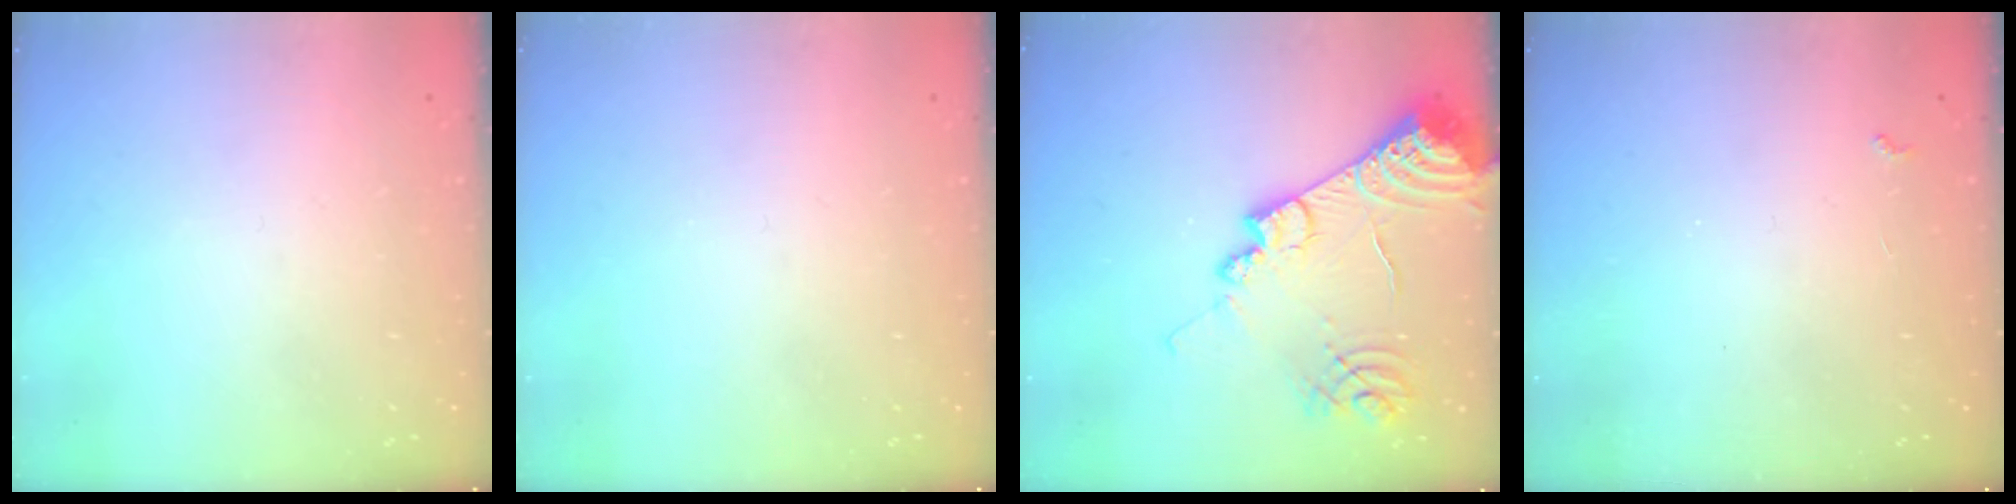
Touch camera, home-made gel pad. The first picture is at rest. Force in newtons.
{"total": 0.0}
{"total": 17.0, "press": 16.9, "slide": 1.8}
{"total": 2.9, "press": 2.9, "slide": 0.5}